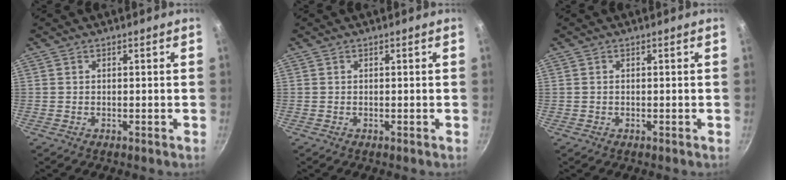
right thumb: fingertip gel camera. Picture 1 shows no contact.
{"total": 0.0}
{"total": 0.0}